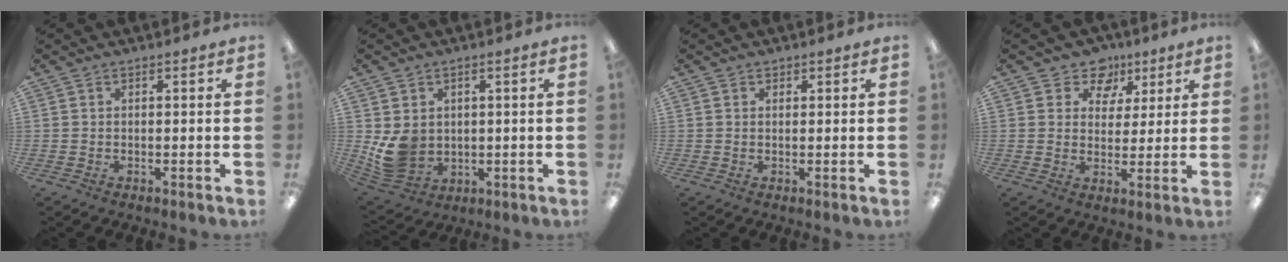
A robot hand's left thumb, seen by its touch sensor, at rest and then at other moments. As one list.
[{"total": 8.1, "force": [0.8, 7.0, 4.0], "torque": [-0.090, 0.002, 0.022]}, {"total": 0.7, "force": [0.5, 0.5, 0.0], "torque": [0.007, -0.002, 0.008]}, {"total": 8.2, "force": [4.9, 6.2, 2.2], "torque": [-0.033, -0.026, 0.088]}]